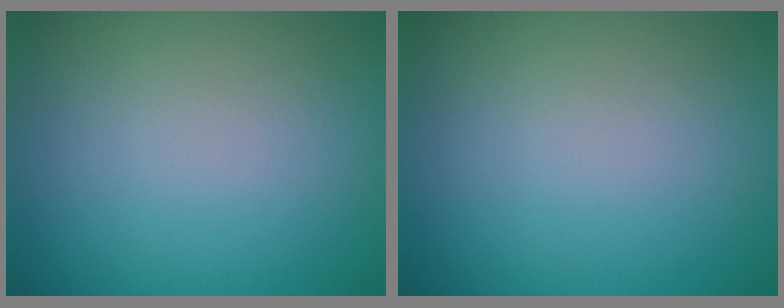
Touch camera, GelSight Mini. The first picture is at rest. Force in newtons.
{"total": 0.0}